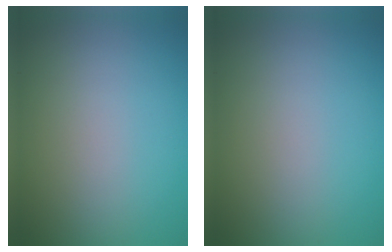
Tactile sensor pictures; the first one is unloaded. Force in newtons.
{"total": 0.0}